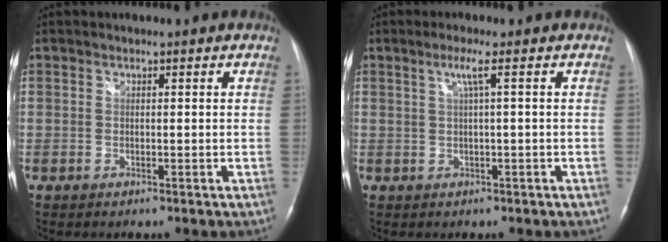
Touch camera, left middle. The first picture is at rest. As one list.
[{"total": 2.3, "force": [0.7, -0.6, 2.1], "torque": [-0.046, 0.003, 0.015]}]